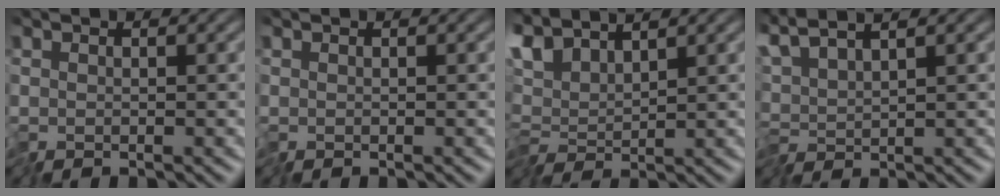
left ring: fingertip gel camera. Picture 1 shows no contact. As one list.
[{"total": 0.0}, {"total": 3.7, "force": [2.3, 1.2, 2.7], "torque": [-0.066, 0.012, 0.036]}, {"total": 4.1, "force": [3.0, 0.3, 2.9], "torque": [-0.064, 0.020, 0.049]}]